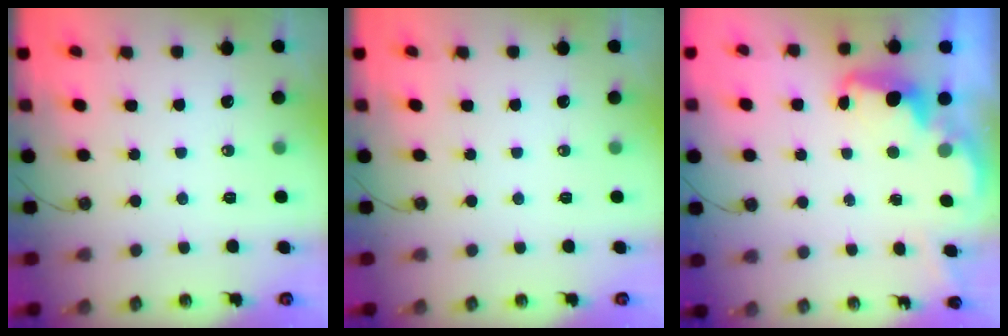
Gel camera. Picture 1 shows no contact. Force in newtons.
{"total": 0.0}
{"total": 2.5, "press": 2.5, "slide": 0.5}